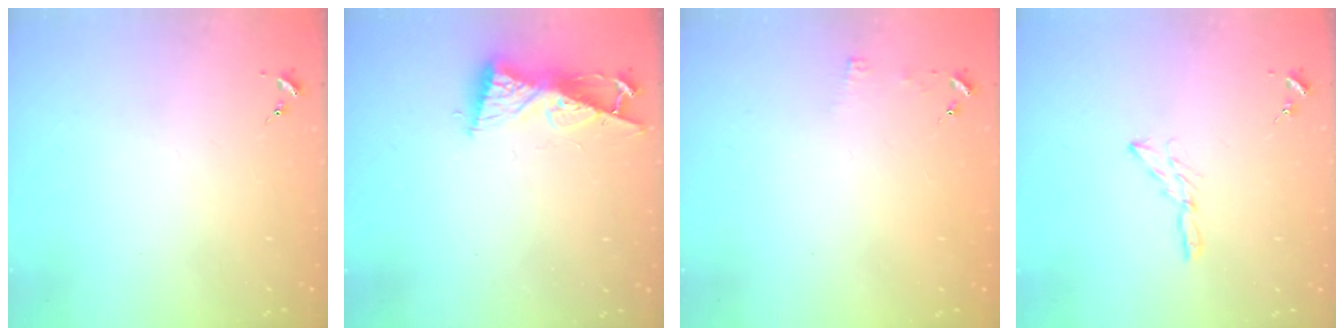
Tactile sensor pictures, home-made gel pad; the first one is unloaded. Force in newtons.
{"total": 8.2, "press": 8.2, "slide": 0.7}
{"total": 3.4, "press": 3.3, "slide": 0.3}
{"total": 4.7, "press": 4.7, "slide": 0.1}